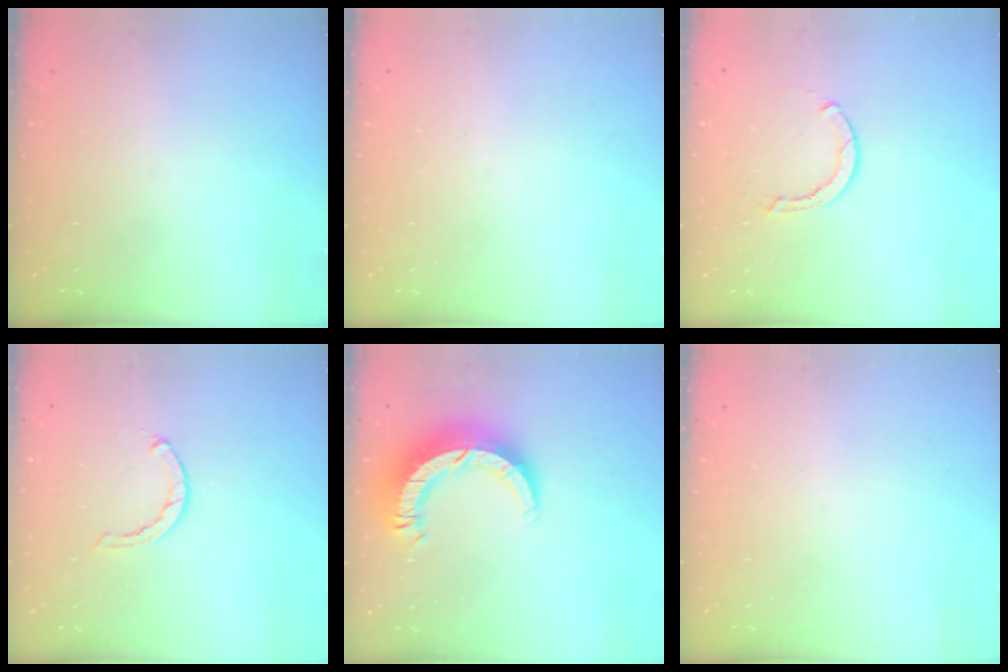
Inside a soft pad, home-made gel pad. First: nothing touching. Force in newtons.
{"total": 0.0}
{"total": 2.3, "press": 2.3, "slide": 0.1}
{"total": 1.6, "press": 1.5, "slide": 0.4}
{"total": 11.5, "press": 11.5, "slide": 1.1}
{"total": 0.0}